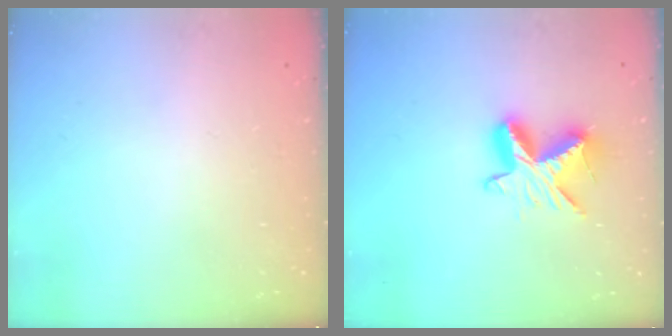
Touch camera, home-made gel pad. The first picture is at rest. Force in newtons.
{"total": 11.1, "press": 11.1, "slide": 0.5}